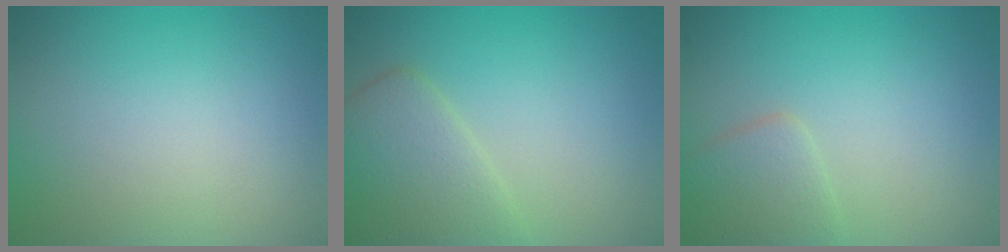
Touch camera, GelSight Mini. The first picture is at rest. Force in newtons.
{"total": 4.4, "press": 4.4, "slide": 0.2}
{"total": 2.5, "press": 2.5, "slide": 0.1}